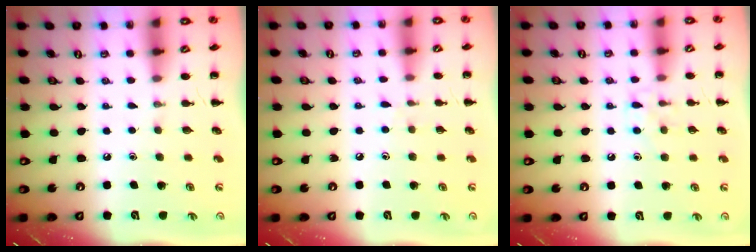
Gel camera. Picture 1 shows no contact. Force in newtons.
{"total": 3.8, "press": 3.4, "slide": 1.7}
{"total": 6.5, "press": 6.3, "slide": 1.5}